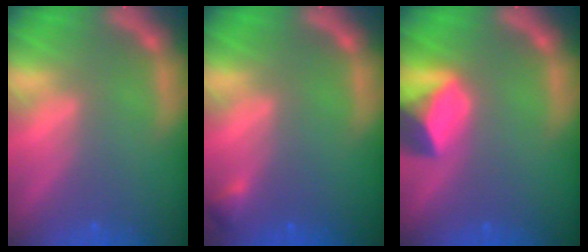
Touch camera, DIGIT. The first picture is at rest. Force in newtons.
{"total": 0.9}
{"total": 5.4}